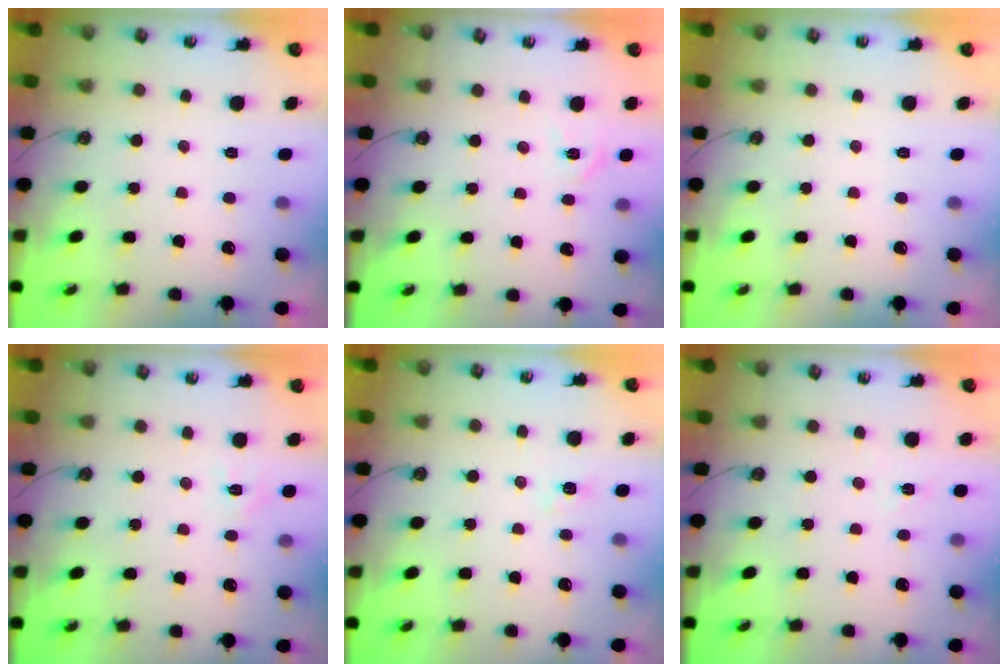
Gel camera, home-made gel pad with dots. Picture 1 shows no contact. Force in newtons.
{"total": 3.5, "press": 3.5, "slide": 0.1}
{"total": 0.0}
{"total": 6.4, "press": 6.3, "slide": 0.7}
{"total": 3.6, "press": 3.6, "slide": 0.4}
{"total": 2.6, "press": 2.6, "slide": 0.2}